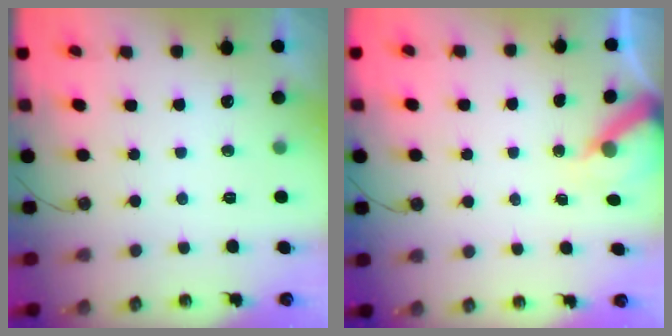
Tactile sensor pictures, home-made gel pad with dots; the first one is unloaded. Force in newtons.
{"total": 6.0, "press": 6.0, "slide": 0.3}